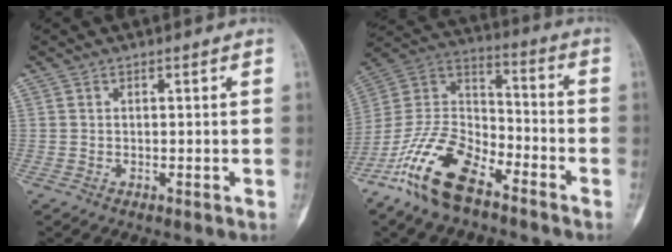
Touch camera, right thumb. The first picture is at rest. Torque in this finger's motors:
{"motor_torque": [0.21, 0.35, 1.47, -1.30, 0.14]}